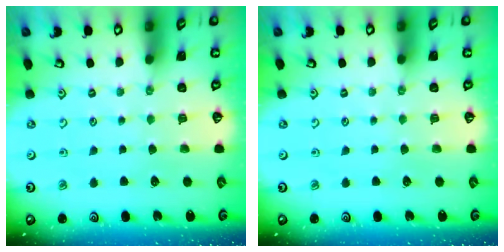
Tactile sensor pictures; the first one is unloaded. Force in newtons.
{"total": 0.0}